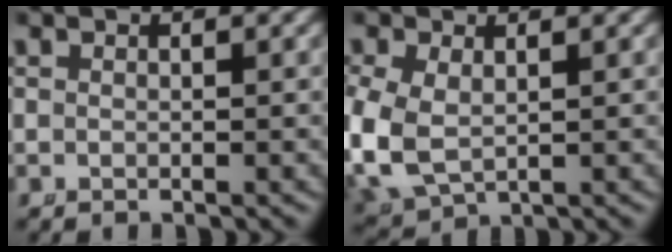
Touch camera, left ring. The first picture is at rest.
{"total": 5.6, "force": [-0.6, 4.6, 3.1], "torque": [-0.116, -0.037, 0.015]}